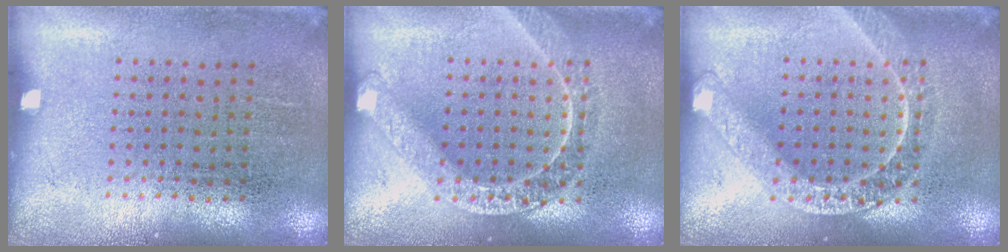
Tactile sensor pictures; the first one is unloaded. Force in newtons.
{"total": 1.6, "press": 1.6, "slide": 0.2}
{"total": 1.7, "press": 1.7, "slide": 0.2}